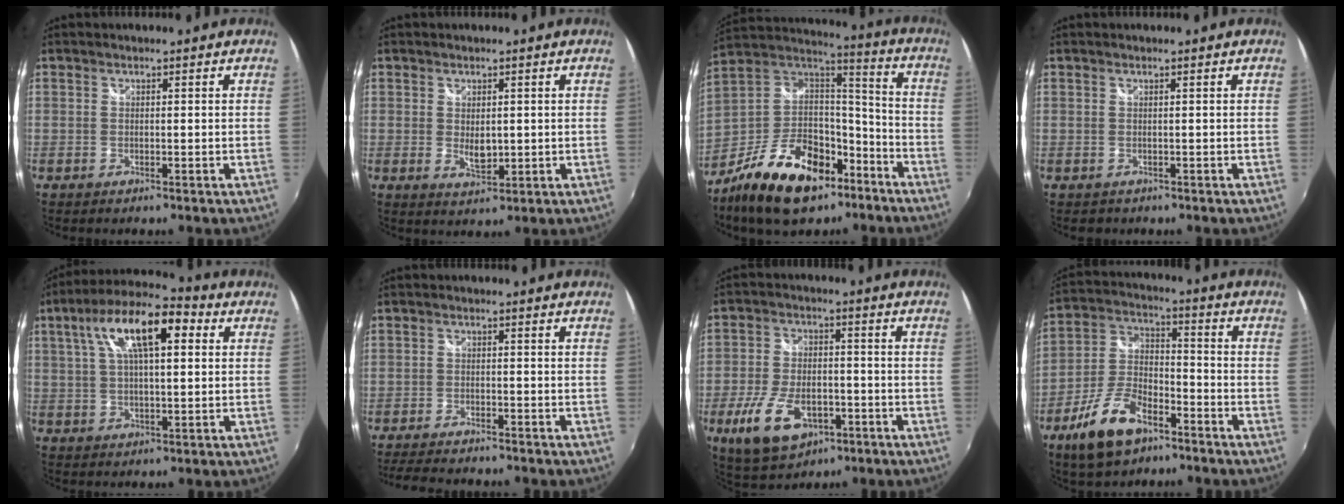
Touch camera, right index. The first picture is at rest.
{"total": 3.4, "force": [0.2, 2.1, 2.6], "torque": [-0.041, -0.006, 0.006]}
{"total": 24.3, "force": [-14.5, 13.0, 14.6], "torque": [-0.289, 0.014, -0.235]}
{"total": 0.5, "force": [-0.1, 0.5, 0.0], "torque": [-0.002, 0.000, 0.001]}
{"total": 15.0, "force": [5.2, 5.3, 13.0], "torque": [-0.230, 0.033, 0.078]}
{"total": 8.3, "force": [-7.5, 1.5, 3.3], "torque": [-0.086, -0.017, -0.124]}
{"total": 13.4, "force": [-6.0, 7.6, 9.3], "torque": [-0.206, -0.017, -0.097]}
{"total": 13.6, "force": [-8.3, 6.6, 8.6], "torque": [-0.186, 0.002, -0.152]}